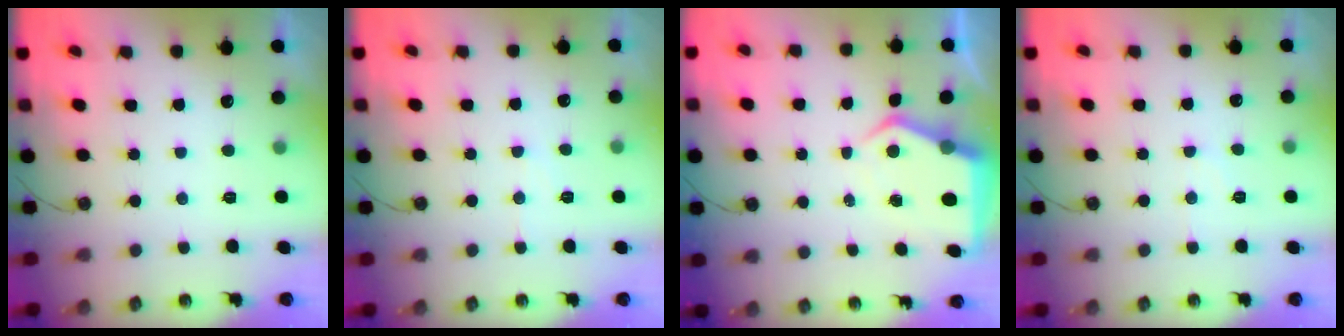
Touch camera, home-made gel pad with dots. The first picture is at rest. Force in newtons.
{"total": 6.1, "press": 6.1, "slide": 0.8}
{"total": 6.6, "press": 6.6, "slide": 0.6}
{"total": 6.1, "press": 6.1, "slide": 0.9}